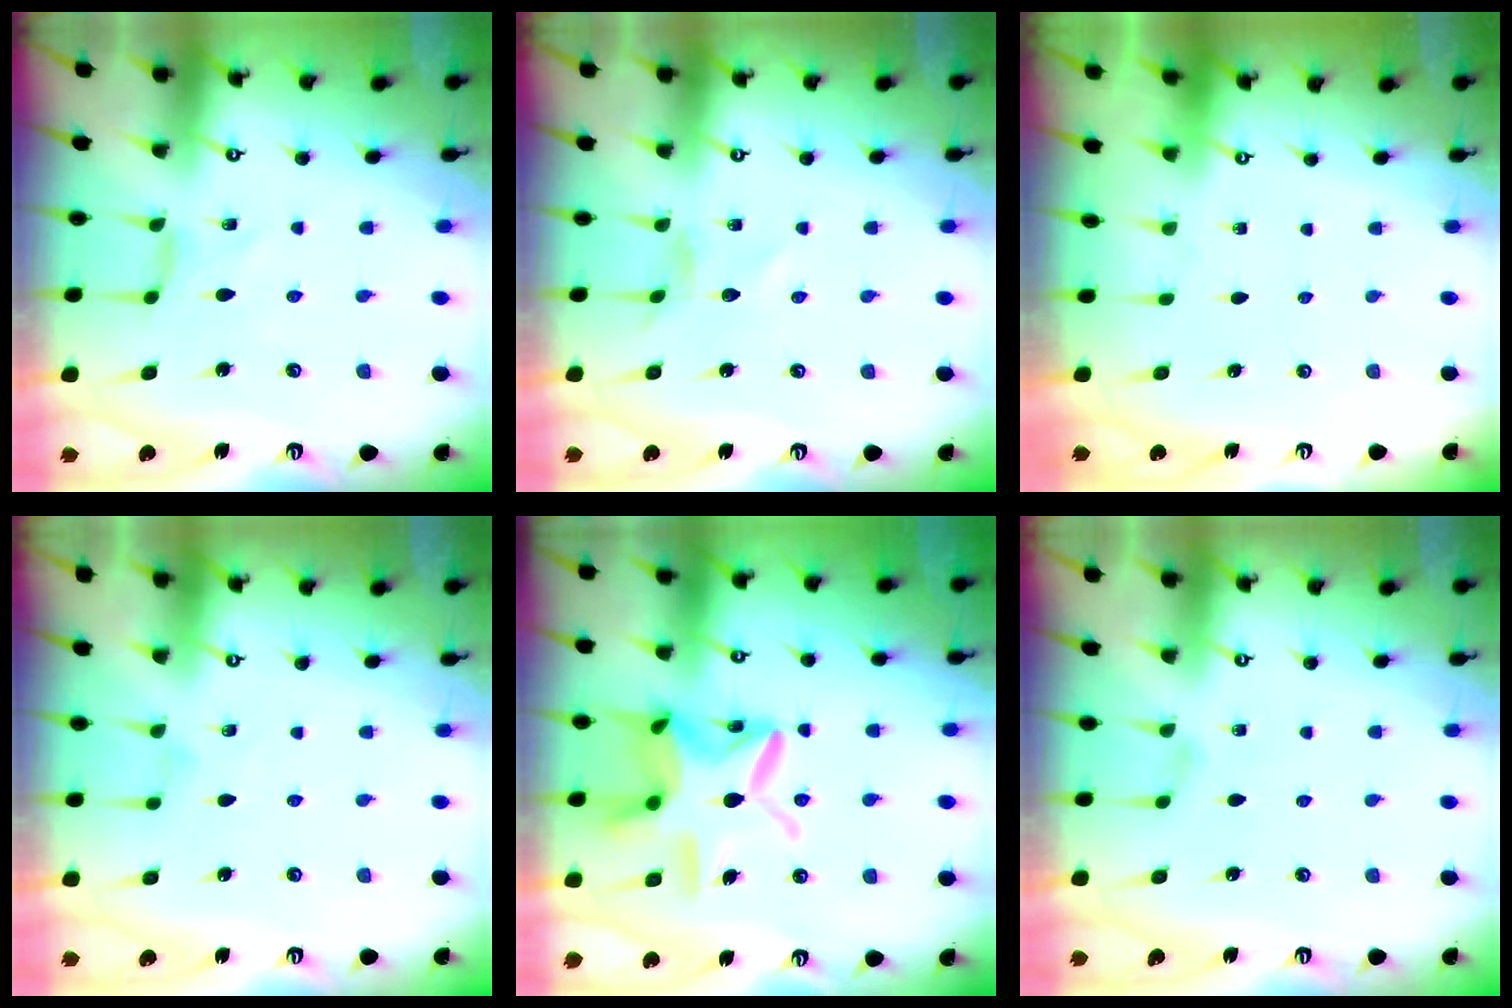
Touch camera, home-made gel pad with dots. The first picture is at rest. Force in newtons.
{"total": 2.2, "press": 2.2, "slide": 0.1}
{"total": 0.0}
{"total": 0.0}
{"total": 17.2, "press": 17.2, "slide": 1.3}
{"total": 1.6, "press": 1.5, "slide": 0.5}